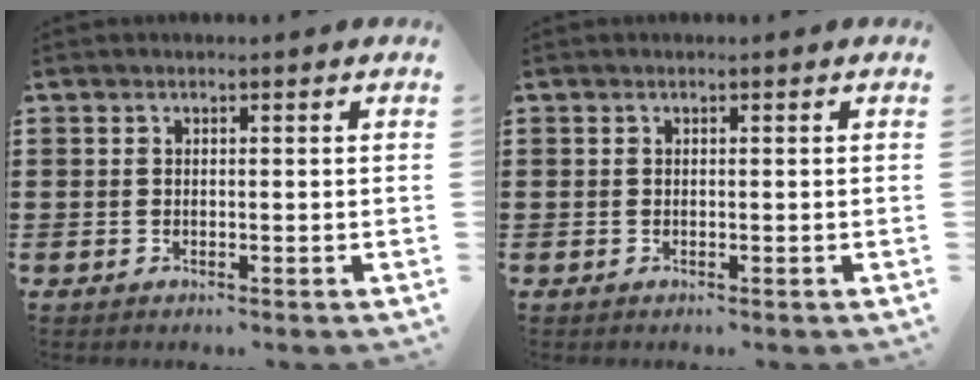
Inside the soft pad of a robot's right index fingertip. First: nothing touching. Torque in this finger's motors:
{"motor_torque": [-0.01, 0.01, 0.00, 0.00]}